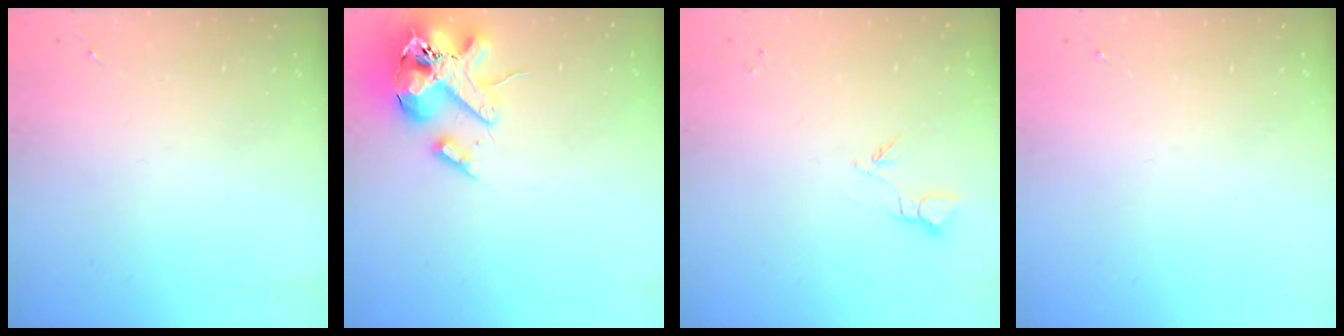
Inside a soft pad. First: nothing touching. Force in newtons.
{"total": 17.4, "press": 17.1, "slide": 2.9}
{"total": 3.6, "press": 3.5, "slide": 0.4}
{"total": 0.0}